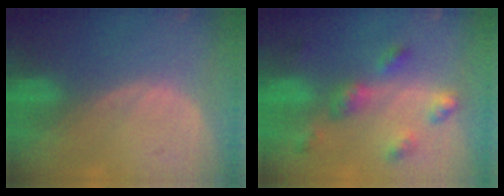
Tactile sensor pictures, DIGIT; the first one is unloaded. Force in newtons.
{"total": 6.1, "press": 5.7, "slide": 2.2}